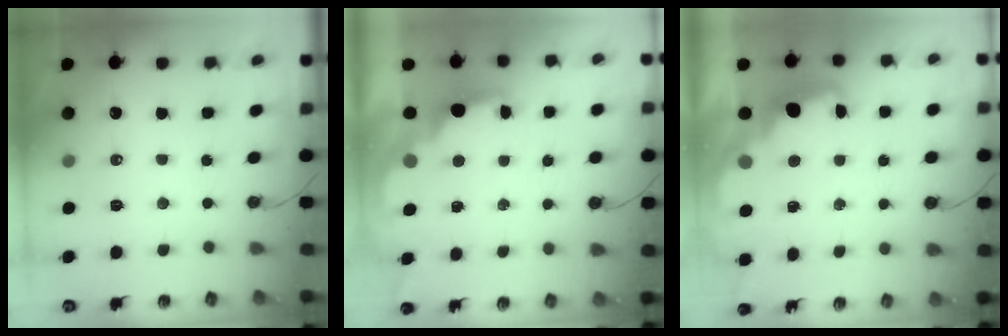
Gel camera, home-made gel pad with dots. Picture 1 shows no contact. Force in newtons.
{"total": 2.2, "press": 2.1, "slide": 0.8}
{"total": 2.8, "press": 2.7, "slide": 0.7}